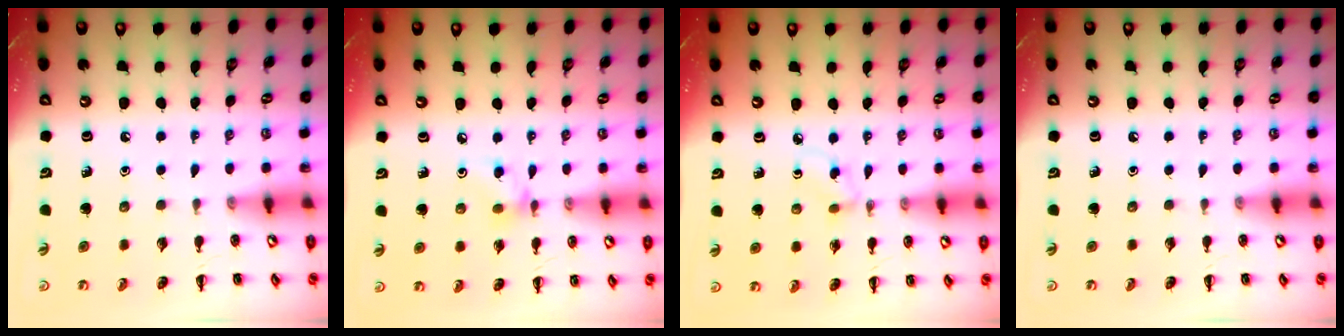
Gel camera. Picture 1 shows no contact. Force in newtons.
{"total": 6.0, "press": 6.0, "slide": 0.9}
{"total": 2.8, "press": 2.6, "slide": 1.1}
{"total": 0.0}